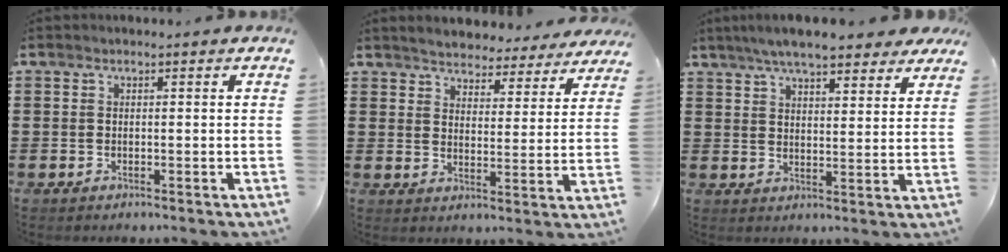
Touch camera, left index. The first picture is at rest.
{"total": 4.0, "force": [4.0, 0.2, 0.0], "torque": [-0.024, -0.026, 0.067]}
{"total": 7.0, "force": [6.2, 1.1, 3.0], "torque": [-0.079, -0.012, 0.113]}